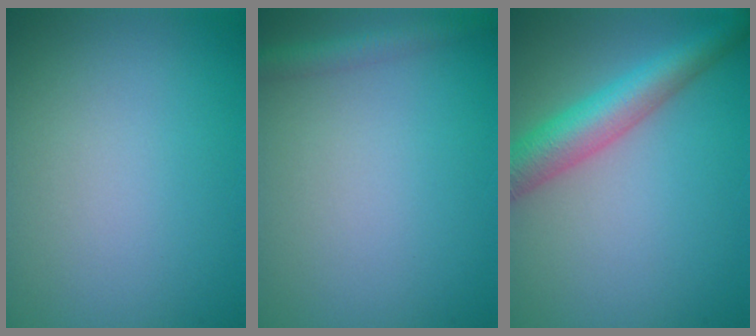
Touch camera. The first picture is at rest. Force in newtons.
{"total": 1.9, "press": 1.9, "slide": 0.1}
{"total": 5.4, "press": 5.4, "slide": 0.2}